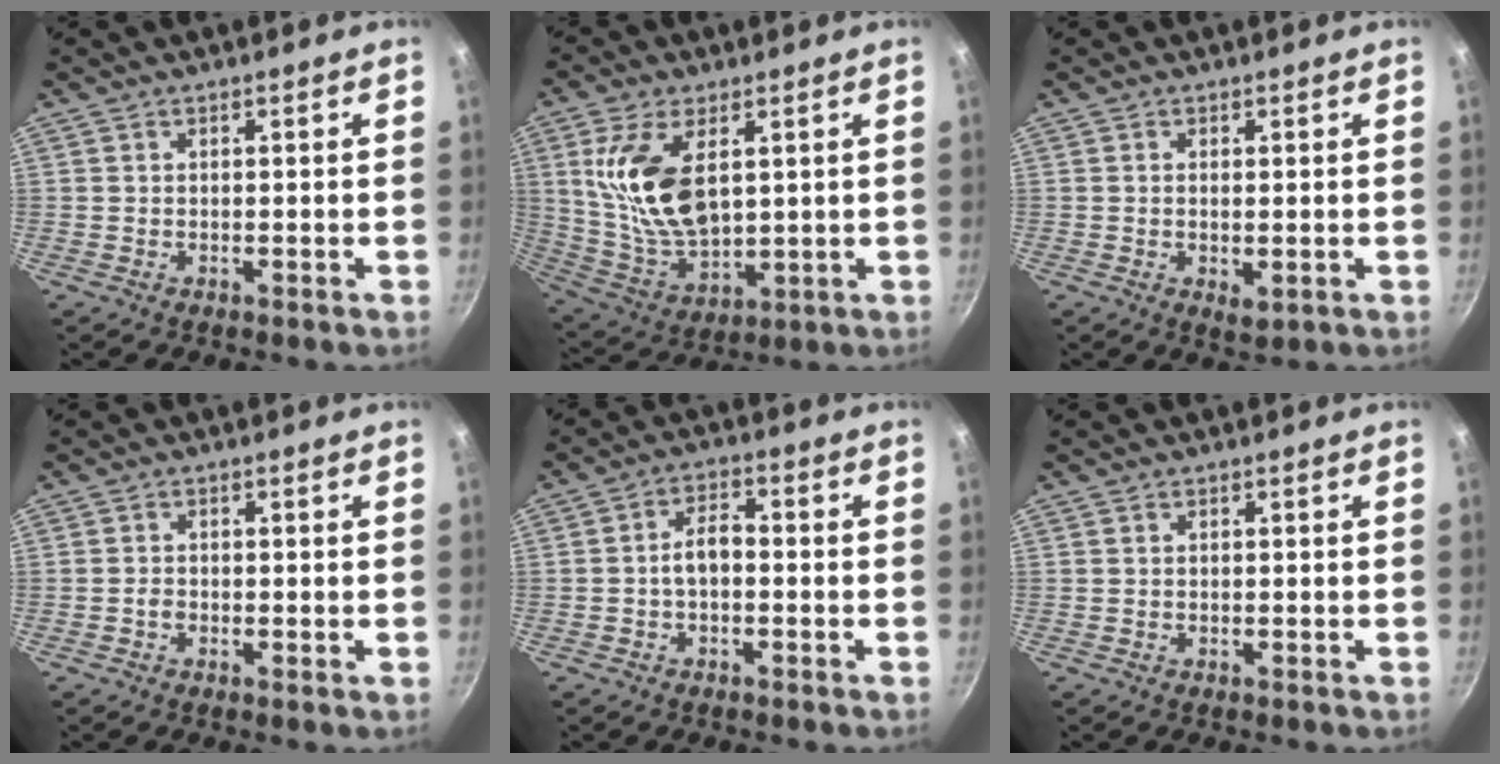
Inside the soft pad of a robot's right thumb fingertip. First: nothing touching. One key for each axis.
{"total": 15.6, "fx": 4.2, "fy": 8.4, "fz": 12.4, "tx": -0.228, "ty": -0.029, "tz": 0.093}
{"total": 2.7, "fx": -0.3, "fy": 1.2, "fz": 2.4, "tx": -0.040, "ty": -0.010, "tz": -0.003}
{"total": 1.0, "fx": -0.4, "fy": 0.6, "fz": 0.6, "tx": -0.012, "ty": 0.003, "tz": -0.010}
{"total": 4.7, "fx": -0.9, "fy": 2.7, "fz": 3.8, "tx": -0.056, "ty": 0.027, "tz": -0.020}
{"total": 0.0}